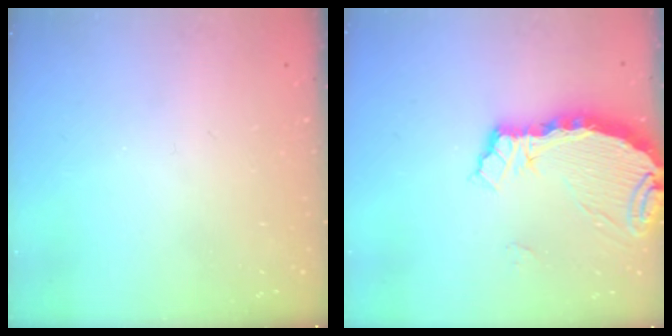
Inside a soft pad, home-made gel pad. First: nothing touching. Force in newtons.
{"total": 6.7, "press": 6.7, "slide": 0.8}